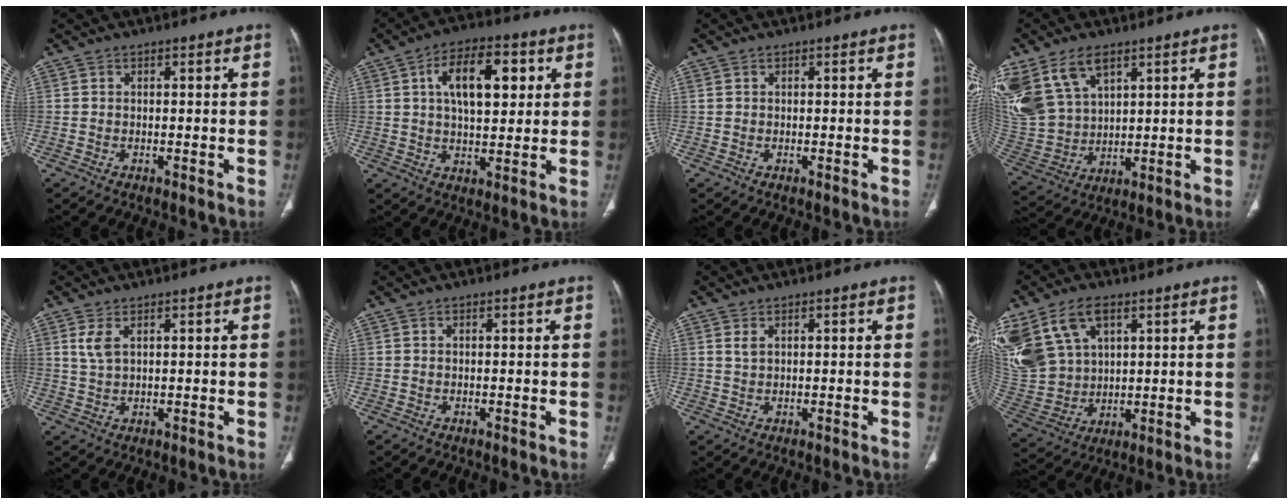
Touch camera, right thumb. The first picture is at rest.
{"total": 12.8, "force": [3.8, 6.3, 10.5], "torque": [-0.147, 0.000, 0.061]}
{"total": 0.6, "force": [0.4, 0.3, 0.3], "torque": [-0.005, 0.007, 0.009]}
{"total": 17.6, "force": [9.1, 10.9, 10.4], "torque": [-0.225, -0.020, 0.196]}
{"total": 3.1, "force": [1.4, 1.4, 2.4], "torque": [-0.055, 0.000, 0.038]}
{"total": 0.0}
{"total": 1.3, "force": [0.7, 0.6, 0.8], "torque": [-0.017, 0.002, 0.020]}
{"total": 19.0, "force": [8.6, 12.6, 11.3], "torque": [-0.251, -0.007, 0.187]}